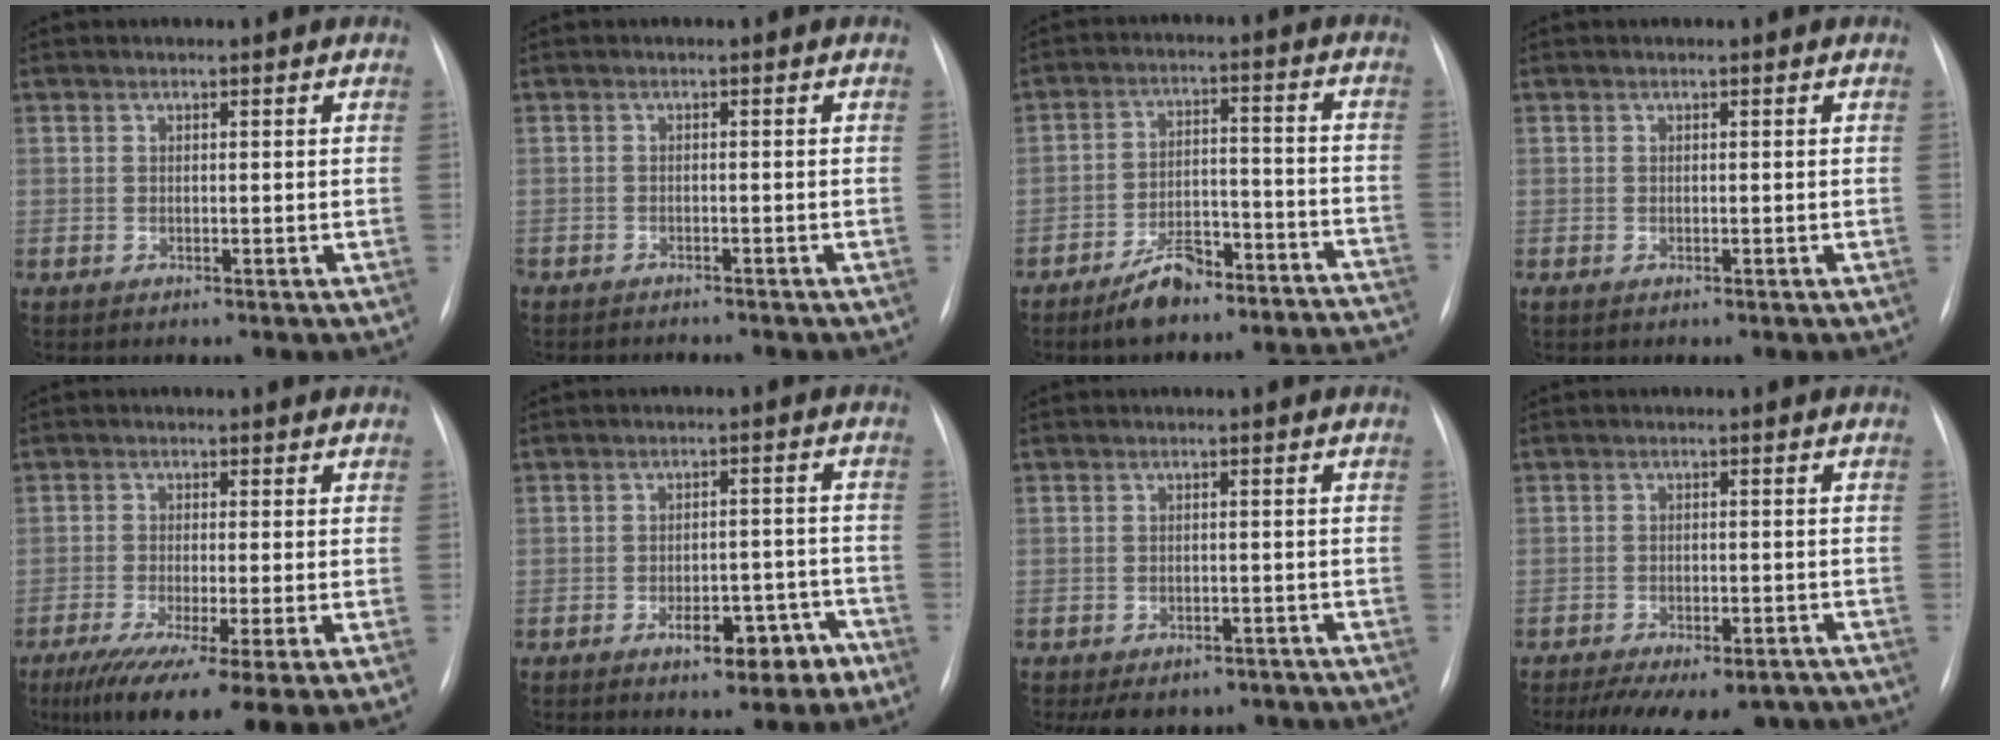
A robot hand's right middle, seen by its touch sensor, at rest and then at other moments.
{"total": 3.3, "force": [-3.2, 0.7, 0.8], "torque": [-0.007, -0.006, -0.044]}
{"total": 14.9, "force": [-13.3, 4.0, 5.4], "torque": [-0.057, 0.054, -0.190]}
{"total": 0.0}
{"total": 13.5, "force": [-8.0, 1.2, 10.8], "torque": [-0.148, -0.039, -0.128]}
{"total": 6.9, "force": [-4.0, 3.0, 4.8], "torque": [-0.054, 0.021, -0.050]}
{"total": 8.0, "force": [-6.3, 4.3, 2.4], "torque": [-0.024, 0.008, -0.075]}
{"total": 13.8, "force": [-10.6, 5.9, 6.6], "torque": [-0.114, -0.005, -0.137]}